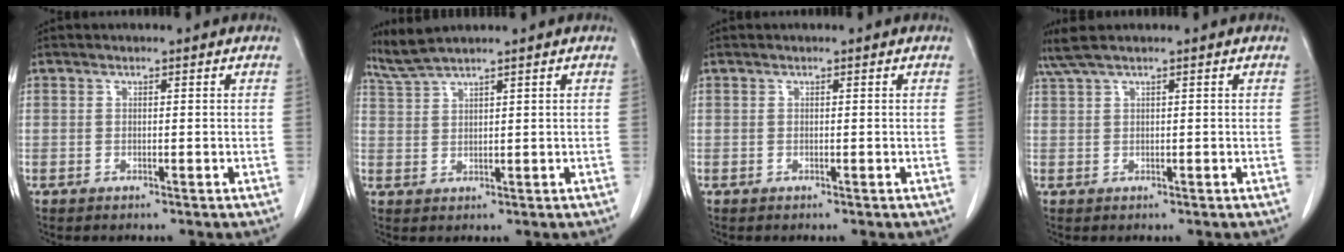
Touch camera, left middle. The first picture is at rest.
{"total": 3.4, "force": [3.2, -1.0, 1.0], "torque": [-0.032, 0.006, 0.076]}
{"total": 0.0}
{"total": 2.7, "force": [2.0, -0.2, 1.8], "torque": [-0.050, 0.021, 0.047]}